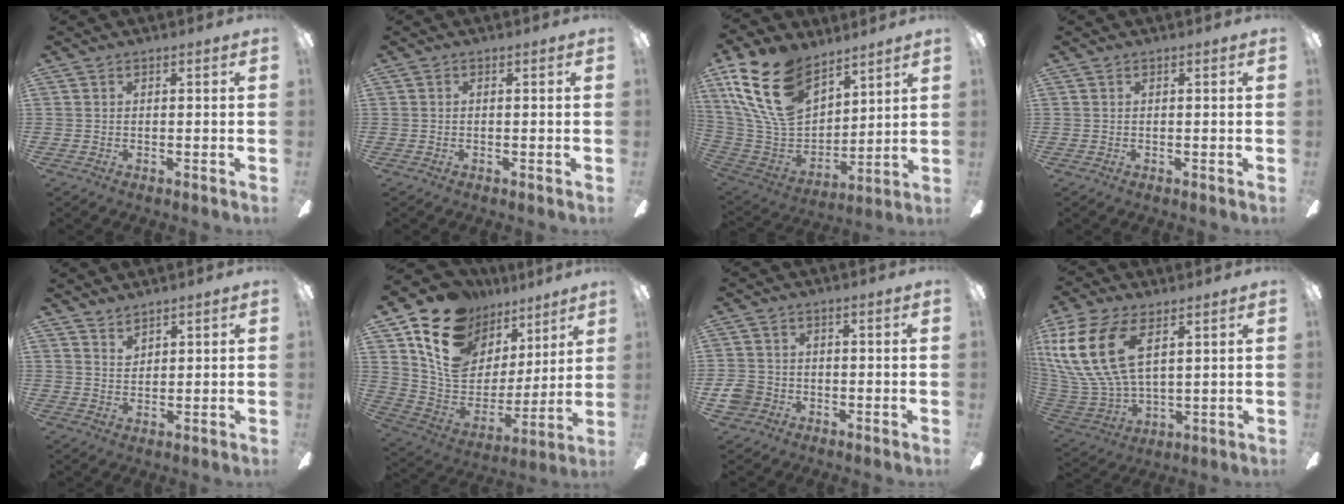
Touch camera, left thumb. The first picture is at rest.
{"total": 0.0}
{"total": 21.6, "force": [12.5, 12.4, 12.5], "torque": [-0.286, -0.060, 0.228]}
{"total": 0.0}
{"total": 2.8, "force": [2.7, 0.8, 0.1], "torque": [-0.006, -0.018, 0.052]}
{"total": 18.3, "force": [11.4, 12.1, 7.5], "torque": [-0.150, -0.062, 0.215]}
{"total": 4.8, "force": [-1.3, 4.4, 1.6], "torque": [-0.034, 0.009, -0.024]}
{"total": 21.8, "force": [8.5, 12.3, 15.9], "torque": [-0.355, -0.018, 0.150]}